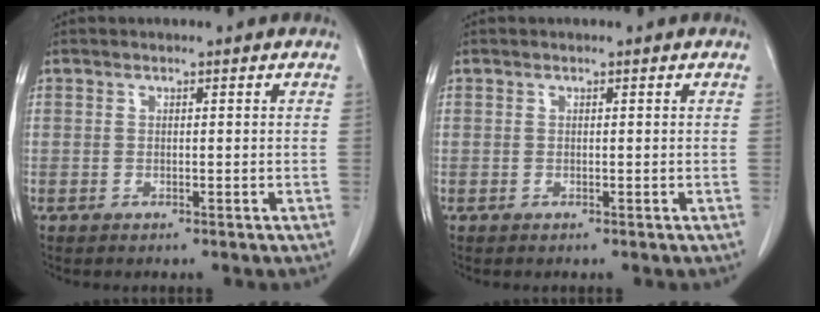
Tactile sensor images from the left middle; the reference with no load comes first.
{"total": 0.0}